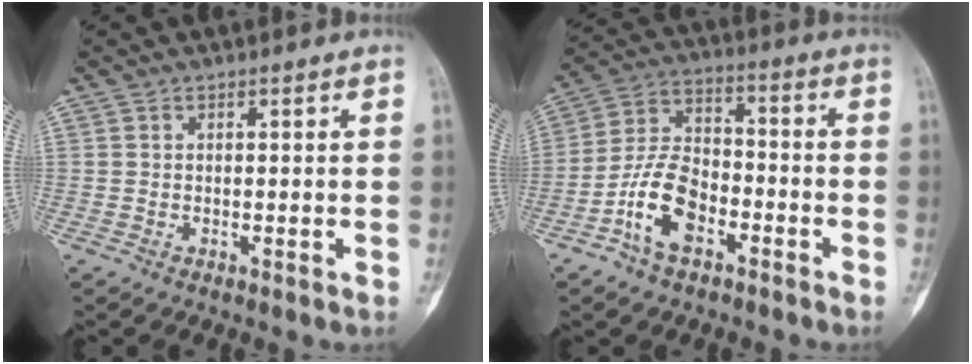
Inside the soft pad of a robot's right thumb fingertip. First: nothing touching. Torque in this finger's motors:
{"motor_torque": [0.30, 0.53, 0.63, 0.07, 0.08]}